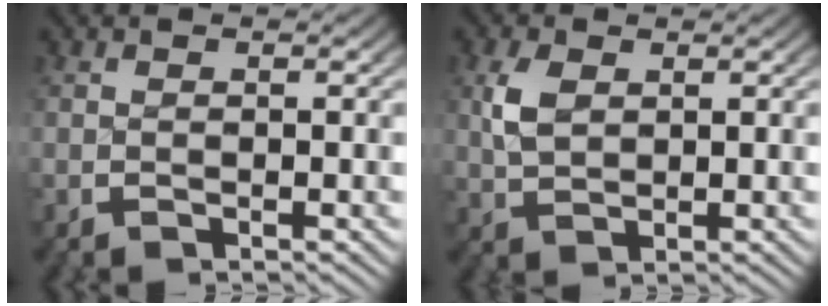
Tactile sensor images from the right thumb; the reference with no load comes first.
{"total": 2.8, "force": [1.0, 1.8, 1.9], "torque": [-0.042, -0.004, 0.028]}